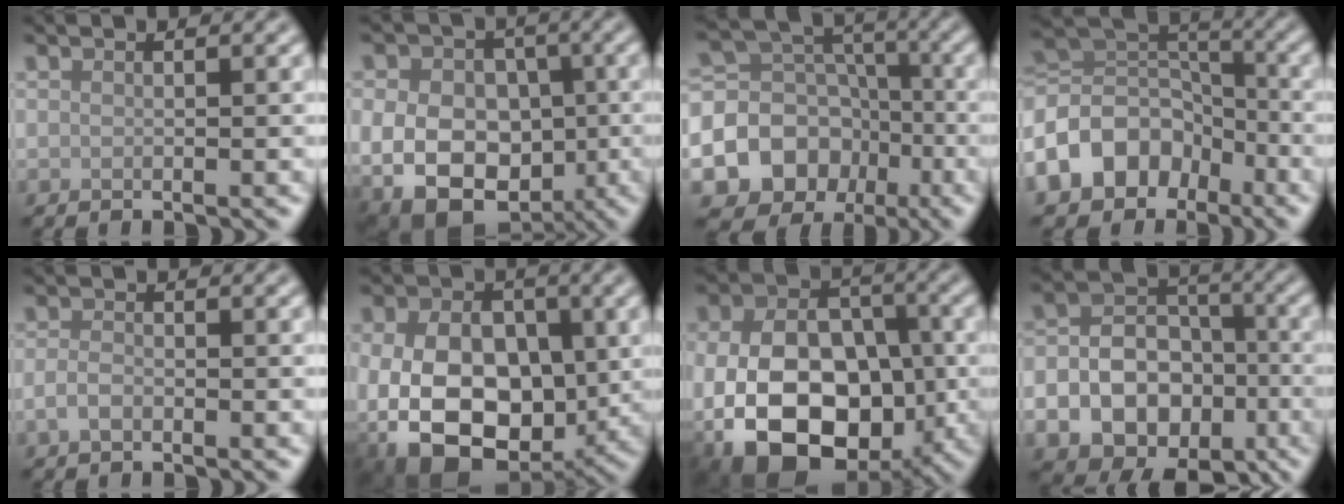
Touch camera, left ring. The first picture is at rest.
{"total": 14.4, "force": [-2.8, 11.5, 8.1], "torque": [-0.127, 0.002, -0.072]}
{"total": 11.0, "force": [-4.4, 9.3, 3.8], "torque": [-0.069, -0.004, -0.089]}
{"total": 9.3, "force": [-4.4, 7.0, 4.2], "torque": [-0.087, 0.012, -0.103]}
{"total": 1.4, "force": [-0.7, 0.8, 1.0], "torque": [-0.021, 0.000, -0.017]}
{"total": 14.5, "force": [-2.3, 10.9, 9.3], "torque": [-0.140, -0.017, -0.052]}
{"total": 15.8, "force": [-4.0, 11.9, 9.6], "torque": [-0.149, -0.024, -0.079]}
{"total": 13.7, "force": [-5.3, 10.8, 6.6], "torque": [-0.104, -0.038, -0.092]}